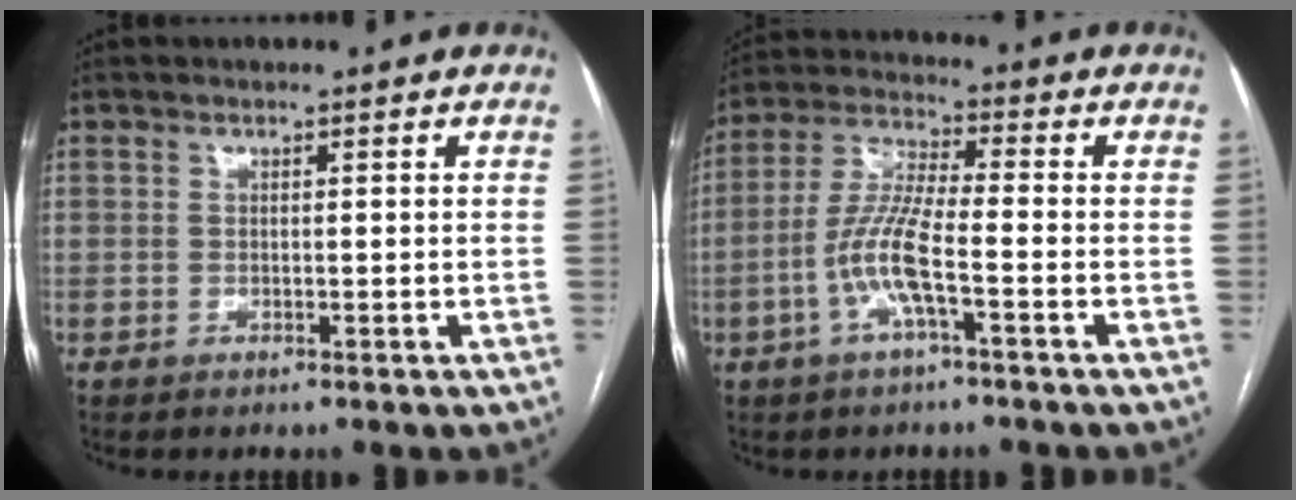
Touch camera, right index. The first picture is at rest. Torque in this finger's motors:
{"motor_torque": [1.03, -0.30, 0.47, 0.13]}